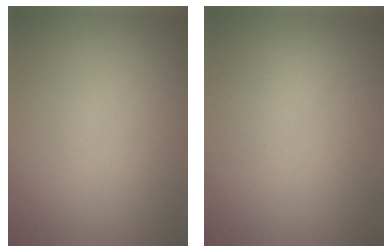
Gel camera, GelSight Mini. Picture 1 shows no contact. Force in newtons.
{"total": 1.1, "press": 1.1, "slide": 0.0}